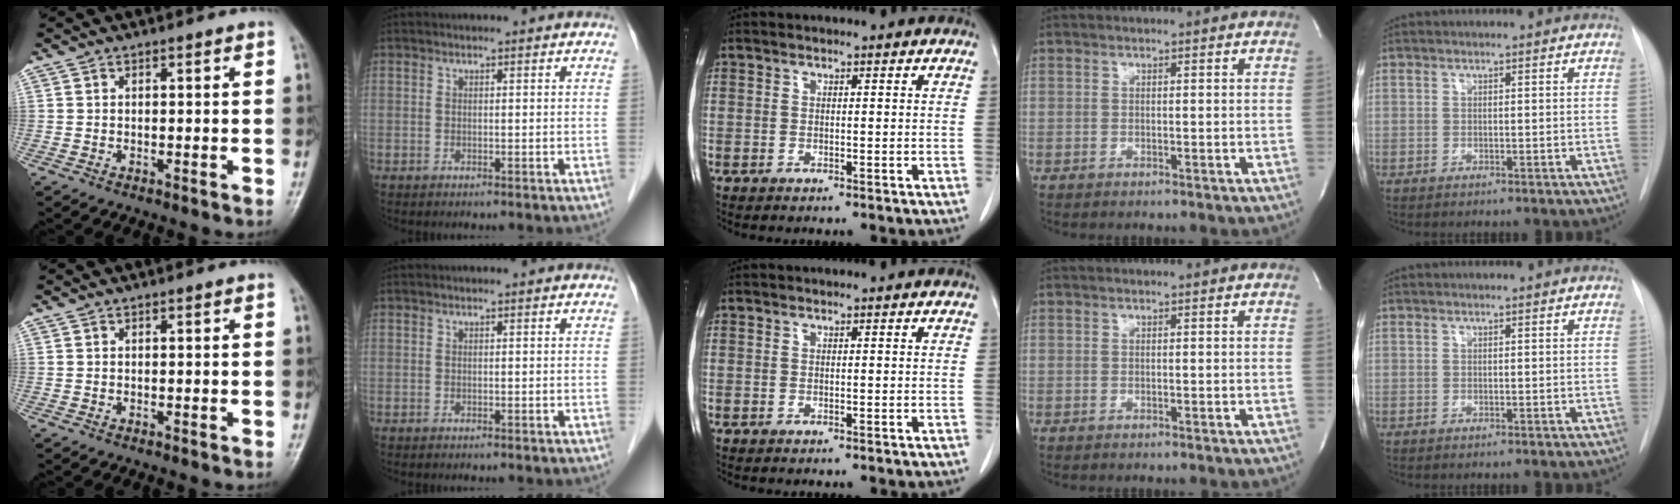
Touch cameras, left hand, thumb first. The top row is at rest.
{}